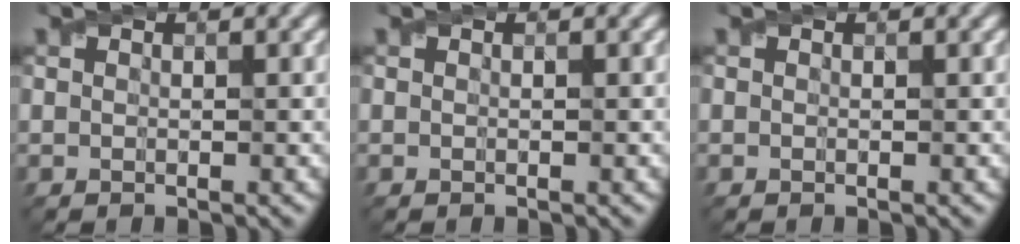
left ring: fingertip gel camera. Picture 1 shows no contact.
{"total": 0.0}
{"total": 0.0}